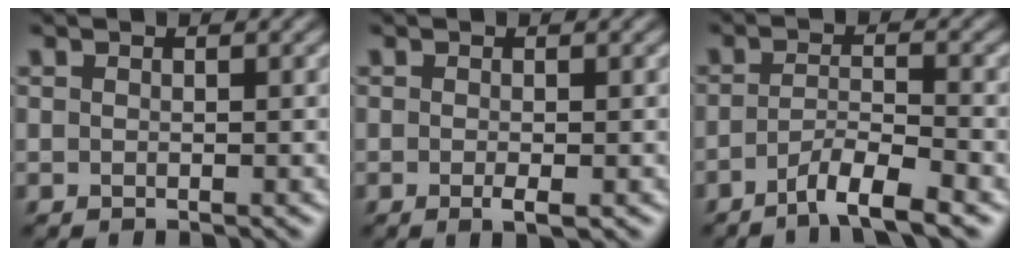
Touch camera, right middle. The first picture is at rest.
{"total": 1.3, "force": [-0.4, 0.2, 1.2], "torque": [-0.021, -0.008, -0.008]}
{"total": 4.4, "force": [-2.9, 0.8, 3.3], "torque": [-0.054, 0.000, -0.058]}